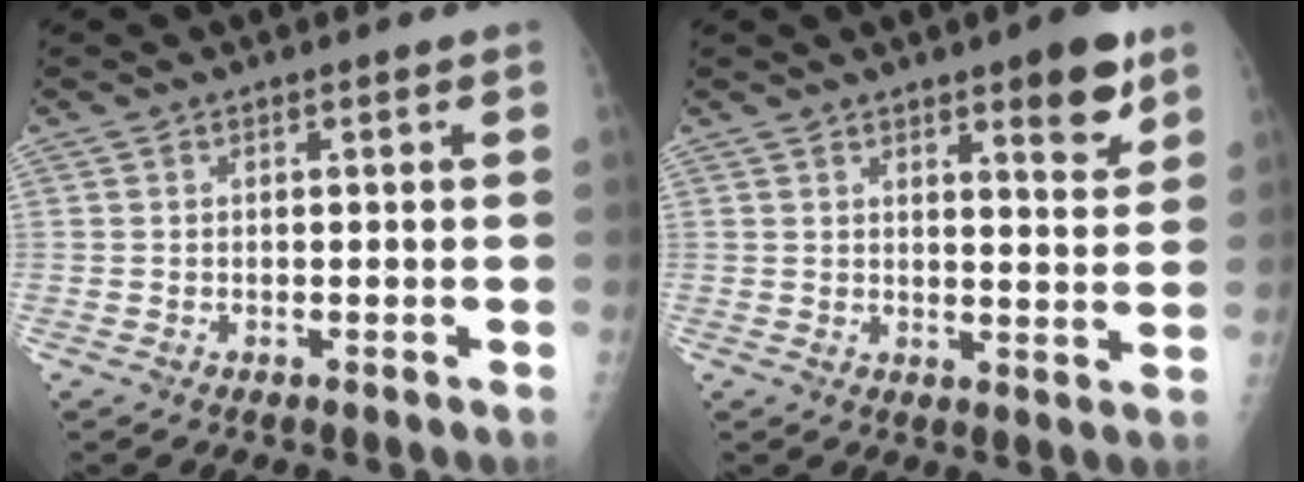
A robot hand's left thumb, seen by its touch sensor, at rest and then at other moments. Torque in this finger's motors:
{"motor_torque": [0.10, 0.44, 0.01, -0.07, 0.14]}